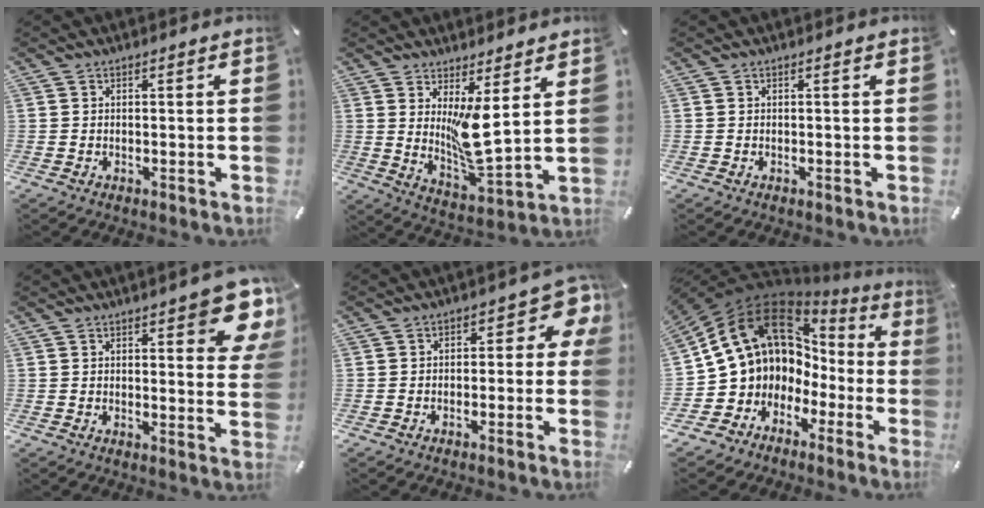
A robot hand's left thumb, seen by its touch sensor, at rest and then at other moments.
{"total": 10.8, "force": [3.4, 3.0, 9.9], "torque": [-0.181, -0.046, 0.056]}
{"total": 0.0}
{"total": 10.6, "force": [5.6, 3.6, 8.3], "torque": [-0.106, -0.031, 0.094]}
{"total": 6.4, "force": [0.7, 3.8, 5.1], "torque": [-0.066, -0.009, 0.006]}
{"total": 13.9, "force": [5.7, 11.4, 5.5], "torque": [-0.125, -0.048, 0.123]}